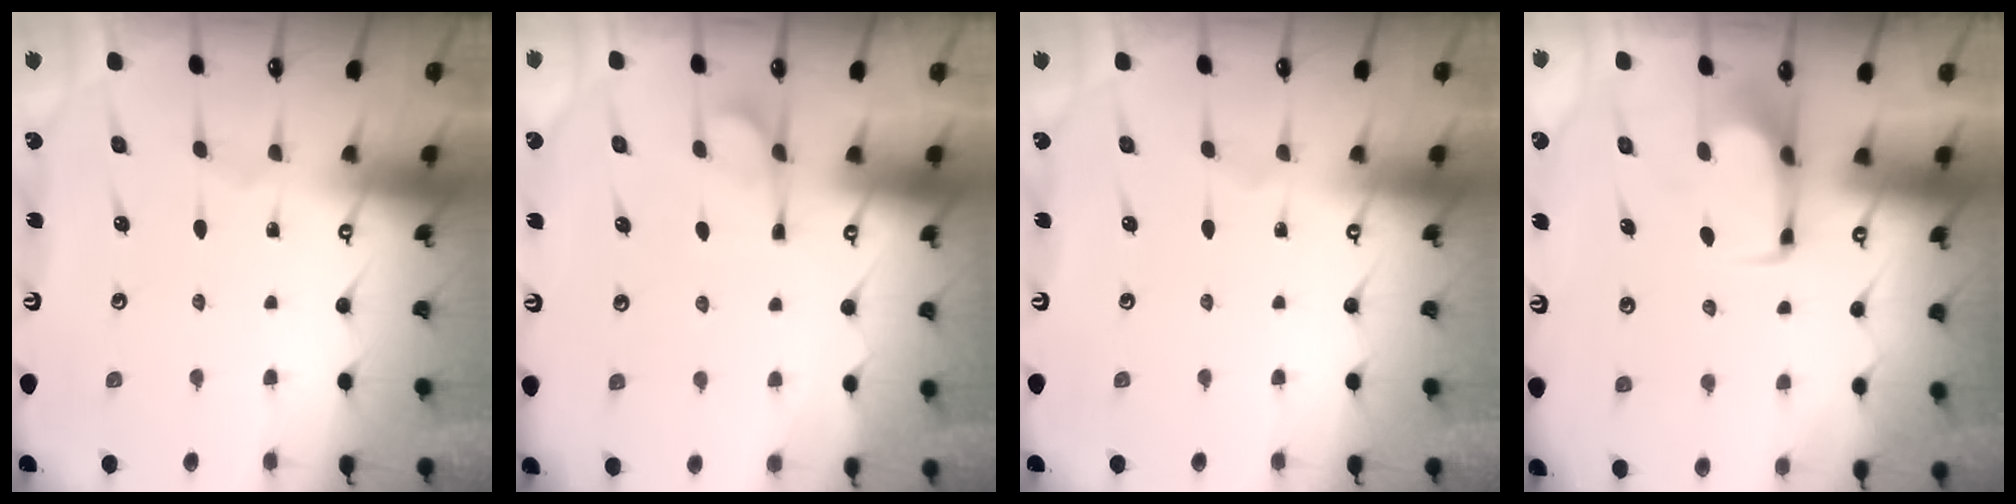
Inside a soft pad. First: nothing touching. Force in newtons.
{"total": 2.8, "press": 2.4, "slide": 1.5}
{"total": 0.0}
{"total": 1.7, "press": 1.7, "slide": 0.4}